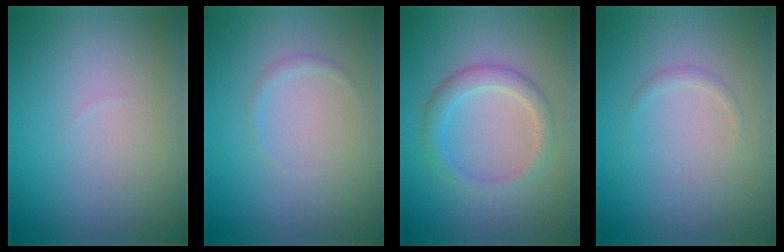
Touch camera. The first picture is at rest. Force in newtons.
{"total": 0.6, "press": 0.6, "slide": 0.0}
{"total": 2.7, "press": 2.7, "slide": 0.1}
{"total": 0.8, "press": 0.8, "slide": 0.0}